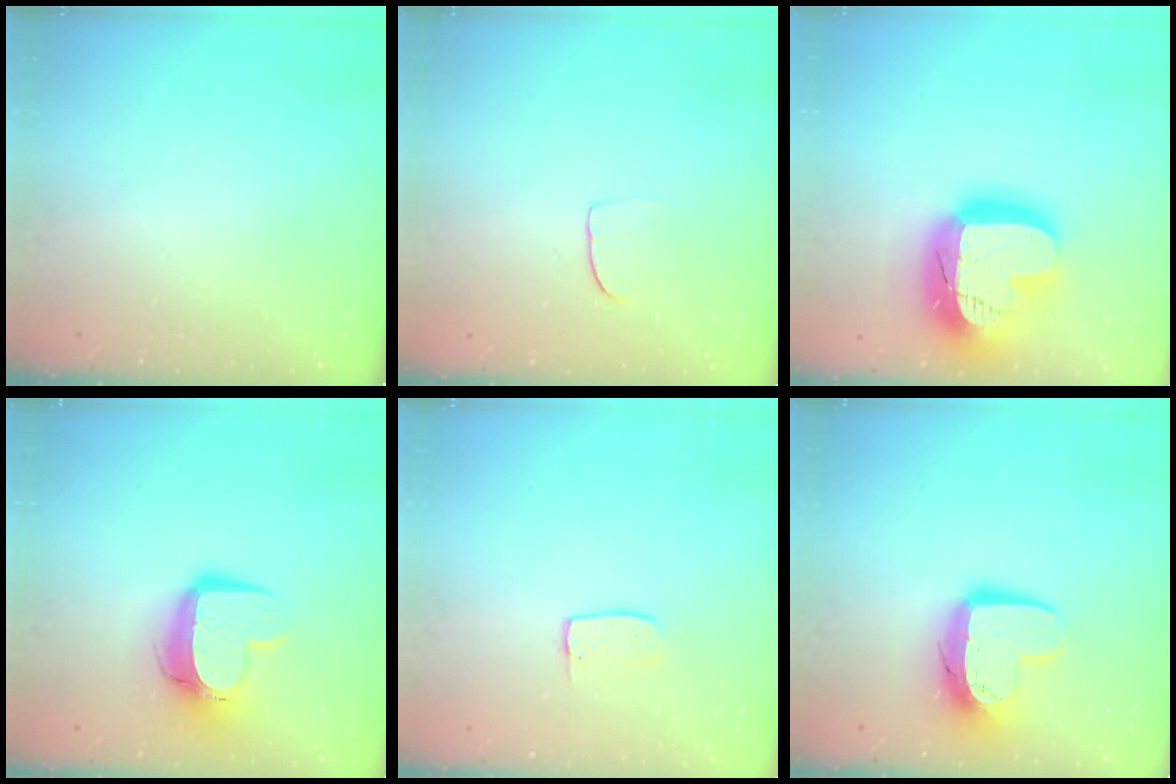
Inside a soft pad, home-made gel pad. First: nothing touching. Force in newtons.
{"total": 4.8, "press": 4.8, "slide": 0.4}
{"total": 26.0, "press": 25.9, "slide": 2.1}
{"total": 13.5, "press": 13.4, "slide": 1.3}
{"total": 6.0, "press": 6.0, "slide": 0.4}
{"total": 12.4, "press": 12.4, "slide": 1.0}